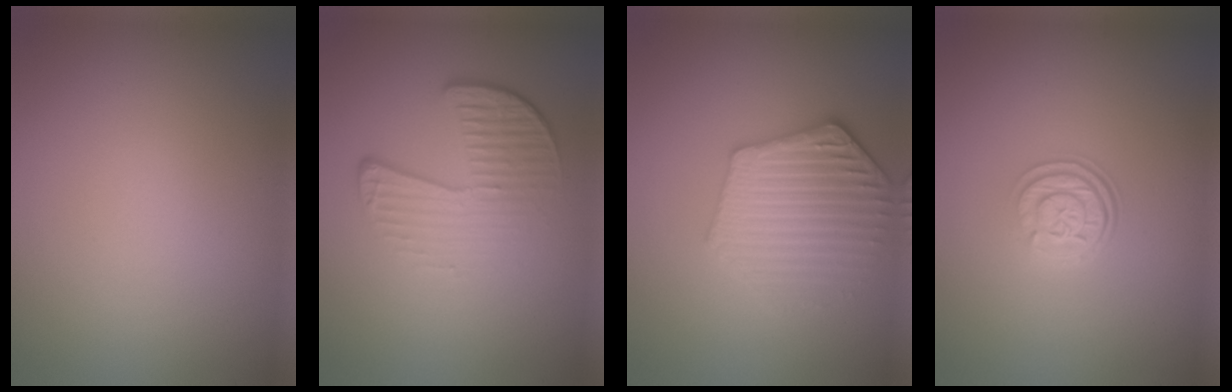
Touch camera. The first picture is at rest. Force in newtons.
{"total": 4.4, "press": 2.9, "slide": 3.3}
{"total": 4.2, "press": 3.9, "slide": 1.6}
{"total": 3.1, "press": 2.5, "slide": 1.8}